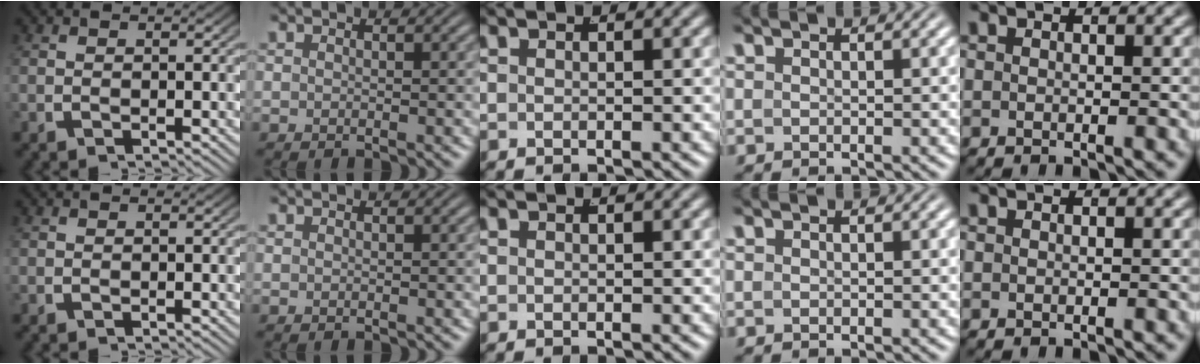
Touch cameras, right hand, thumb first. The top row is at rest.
{}